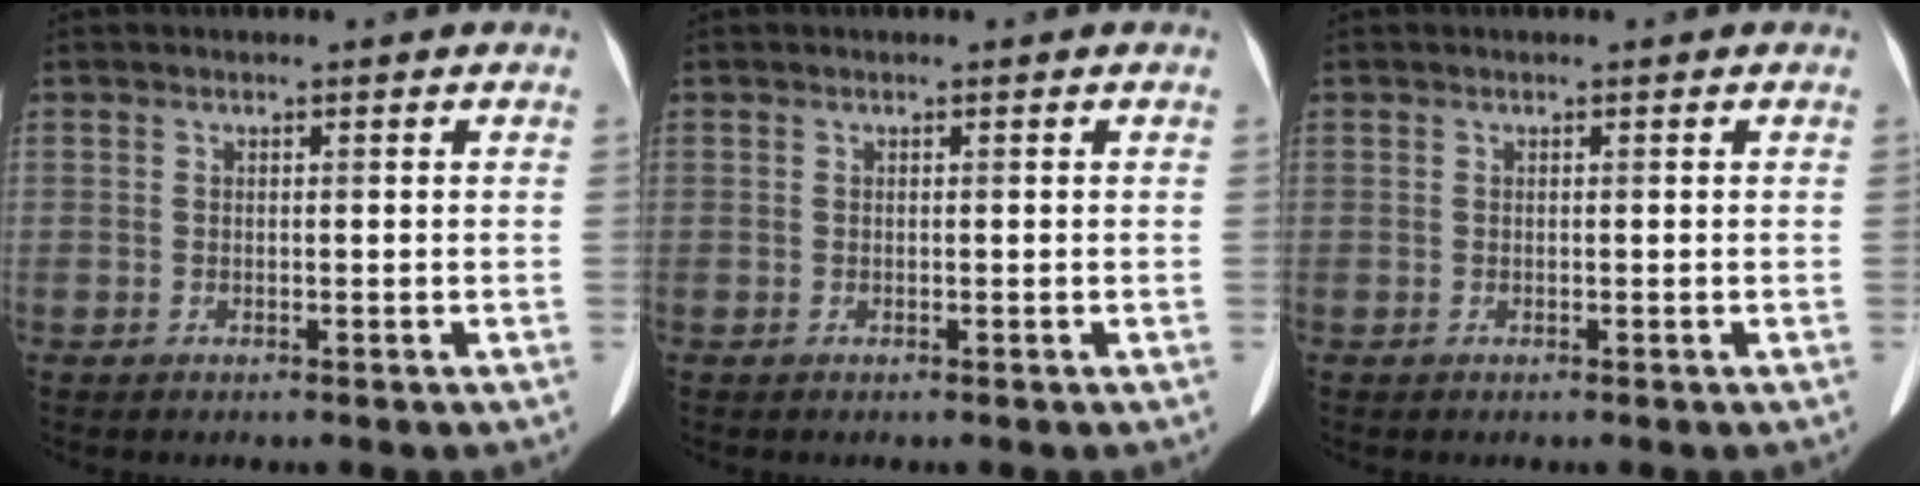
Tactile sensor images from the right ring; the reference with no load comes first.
{"total": 0.0}
{"total": 0.0}